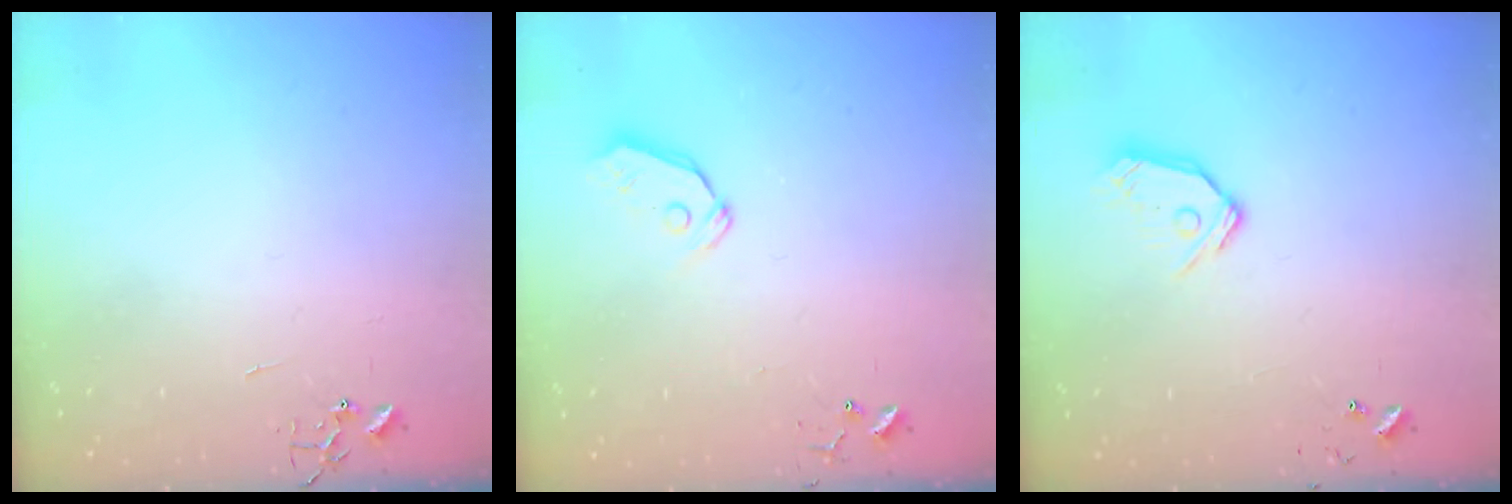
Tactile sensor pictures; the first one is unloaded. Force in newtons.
{"total": 6.0, "press": 6.0, "slide": 0.5}
{"total": 10.1, "press": 10.1, "slide": 1.2}